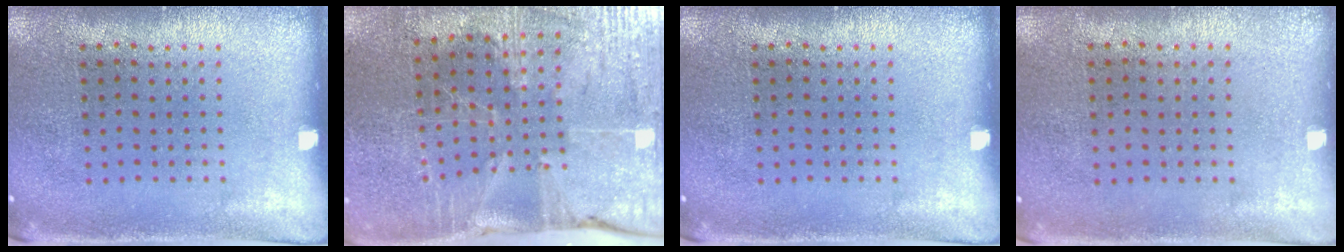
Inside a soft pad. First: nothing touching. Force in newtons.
{"total": 3.4, "press": 3.4, "slide": 0.3}
{"total": 0.0}
{"total": 0.0}